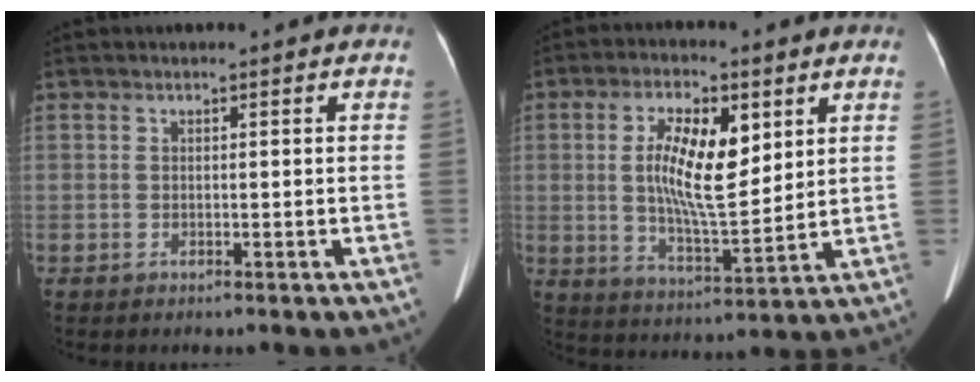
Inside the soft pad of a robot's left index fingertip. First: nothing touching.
{"total": 11.3, "force": [2.8, 3.5, 10.4], "torque": [-0.192, -0.002, 0.052]}